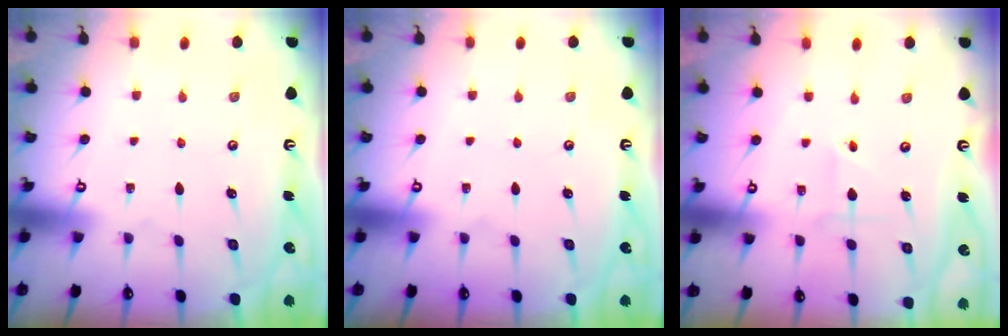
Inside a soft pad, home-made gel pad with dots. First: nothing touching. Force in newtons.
{"total": 0.0}
{"total": 2.3, "press": 2.3, "slide": 0.2}